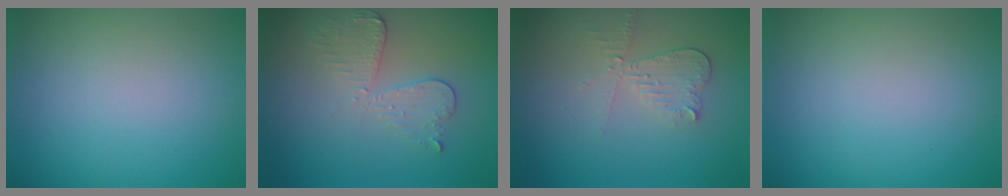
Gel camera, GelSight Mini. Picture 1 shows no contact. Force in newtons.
{"total": 2.9, "press": 2.6, "slide": 1.4}
{"total": 2.3, "press": 2.1, "slide": 0.8}
{"total": 0.0}